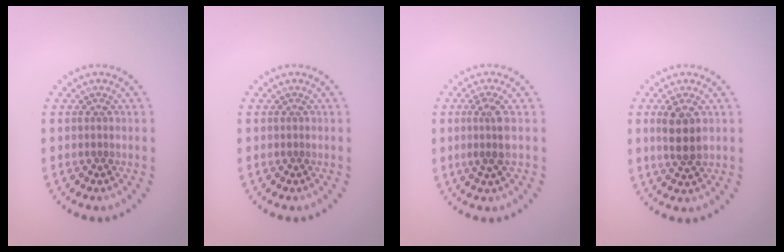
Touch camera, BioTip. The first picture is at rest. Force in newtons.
{"total": 0.0}
{"total": 2.3, "press": 1.9, "slide": 1.3}
{"total": 2.9, "press": 2.8, "slide": 0.9}